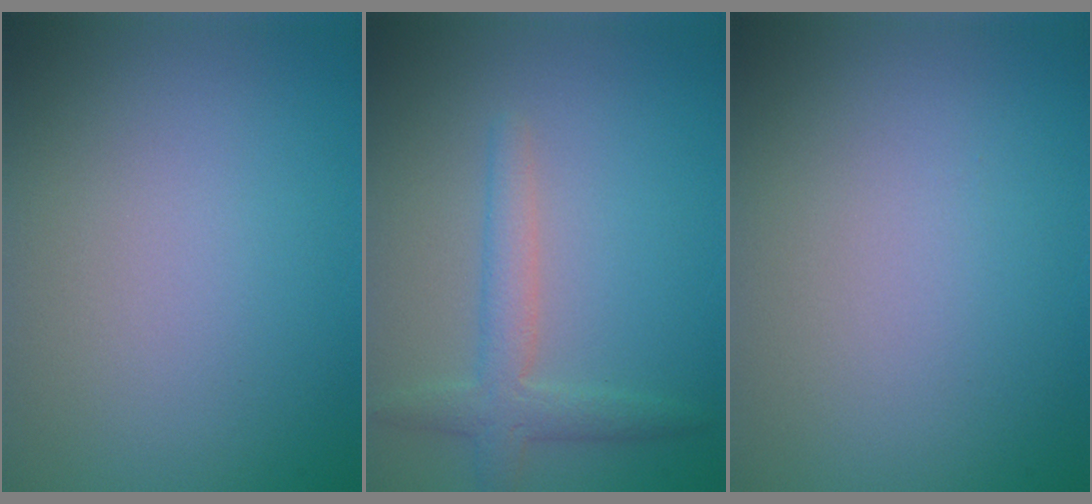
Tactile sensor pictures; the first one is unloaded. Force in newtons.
{"total": 2.8, "press": 2.8, "slide": 0.1}
{"total": 0.0}